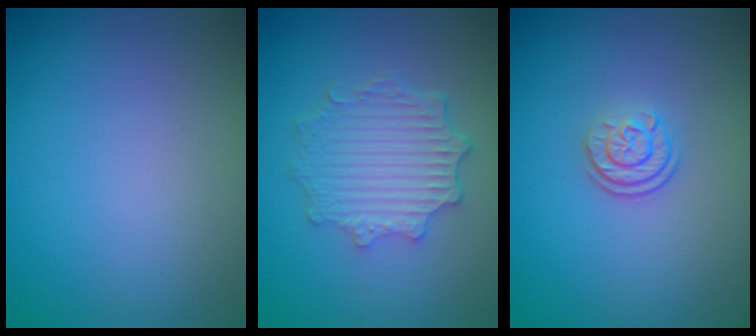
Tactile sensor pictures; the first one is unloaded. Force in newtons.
{"total": 4.6, "press": 3.7, "slide": 2.7}
{"total": 2.3, "press": 1.7, "slide": 1.5}